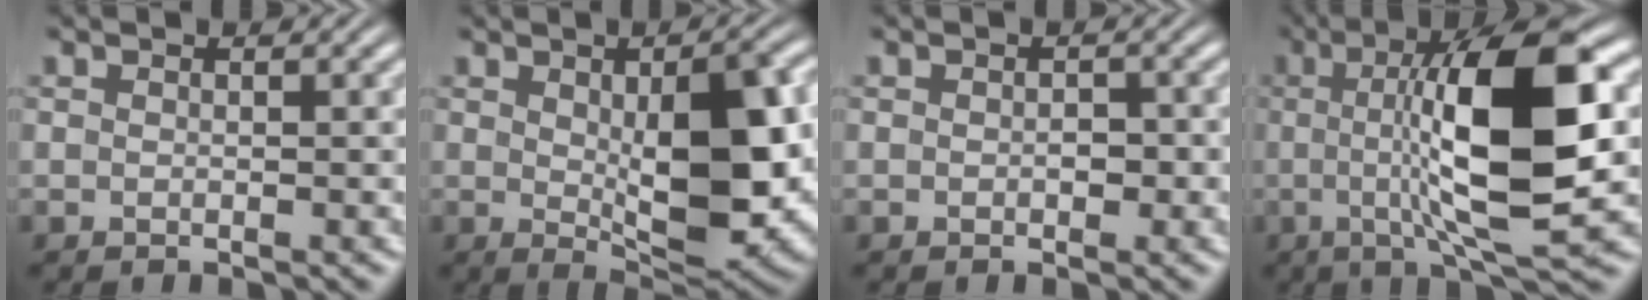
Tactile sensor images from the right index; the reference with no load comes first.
{"total": 8.3, "force": [0.1, 2.6, 7.8], "torque": [-0.121, -0.018, 0.016]}
{"total": 0.9, "force": [-0.4, 0.6, 0.6], "torque": [-0.009, -0.004, -0.005]}
{"total": 14.0, "force": [1.8, 3.6, 13.4], "torque": [-0.216, 0.009, 0.023]}